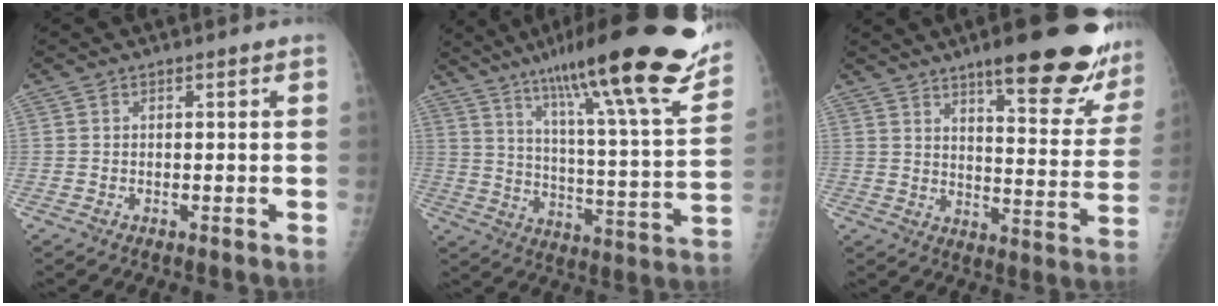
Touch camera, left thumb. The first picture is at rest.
{"total": 28.1, "force": [19.6, 3.4, 19.9], "torque": [-0.284, -0.069, 0.292]}
{"total": 22.2, "force": [15.1, 5.3, 15.4], "torque": [-0.166, -0.075, 0.197]}